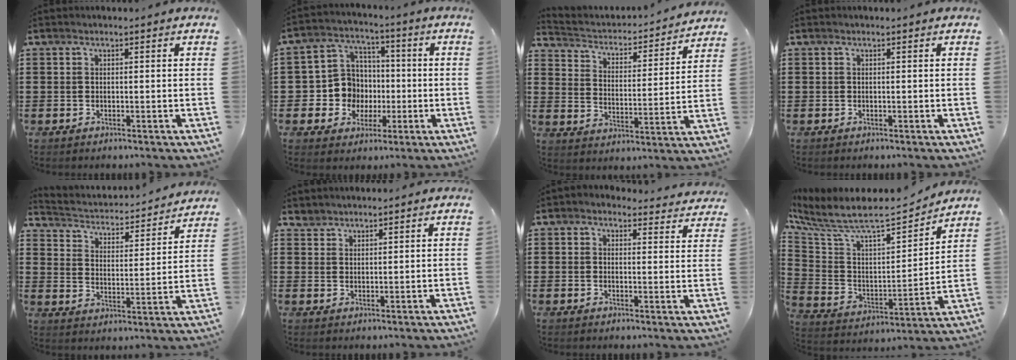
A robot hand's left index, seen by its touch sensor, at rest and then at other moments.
{"total": 8.7, "force": [-0.4, 8.4, 2.3], "torque": [-0.073, 0.012, 0.000]}
{"total": 2.1, "force": [2.0, 0.6, 0.2], "torque": [-0.023, -0.027, 0.021]}
{"total": 0.0}
{"total": 2.1, "force": [2.0, 0.6, 0.3], "torque": [-0.024, -0.028, 0.023]}
{"total": 1.8, "force": [1.7, 0.5, -0.1], "torque": [-0.005, 0.002, 0.035]}
{"total": 2.6, "force": [2.5, 0.7, 0.3], "torque": [-0.008, -0.011, 0.044]}
{"total": 7.2, "force": [6.1, 1.8, 3.4], "torque": [-0.101, -0.053, 0.095]}